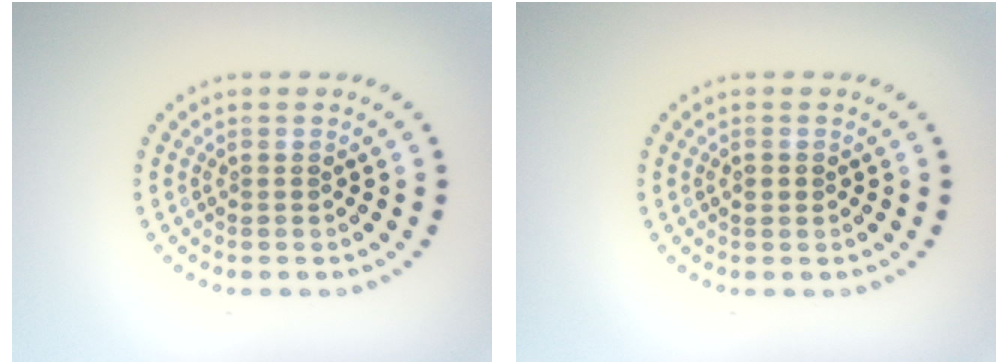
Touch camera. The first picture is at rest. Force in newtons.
{"total": 1.1, "press": 1.0, "slide": 0.1}